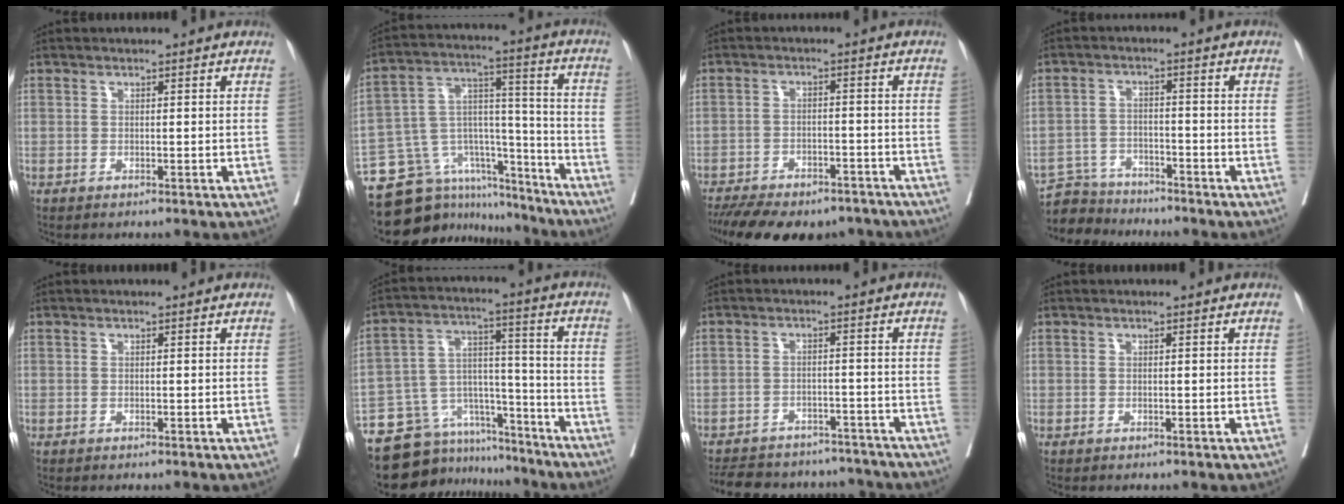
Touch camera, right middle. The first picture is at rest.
{"total": 15.5, "force": [-13.4, 7.3, 2.6], "torque": [-0.042, 0.078, -0.210]}
{"total": 17.5, "force": [-14.4, 6.8, 7.3], "torque": [-0.171, -0.005, -0.195]}
{"total": 5.8, "force": [-5.7, 1.3, -0.7], "torque": [0.013, 0.001, -0.102]}
{"total": 0.0}
{"total": 15.3, "force": [-14.0, 5.9, 1.7], "torque": [-0.032, 0.054, -0.220]}
{"total": 16.3, "force": [-14.7, 5.6, 4.3], "torque": [-0.103, 0.007, -0.192]}
{"total": 0.0}